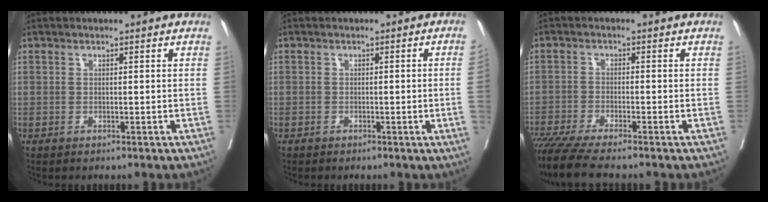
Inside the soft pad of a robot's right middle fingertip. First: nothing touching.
{"total": 2.5, "force": [-0.4, -0.8, 2.3], "torque": [-0.028, -0.002, -0.004]}
{"total": 8.4, "force": [-7.1, 0.0, 4.4], "torque": [-0.066, -0.023, -0.123]}